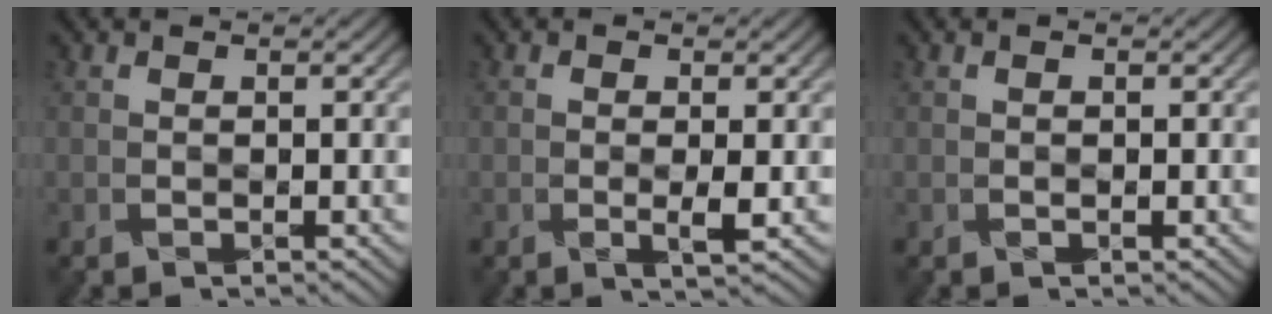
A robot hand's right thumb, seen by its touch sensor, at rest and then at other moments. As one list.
[{"total": 1.9, "force": [-0.1, 0.3, 1.9], "torque": [-0.036, -0.001, -0.001]}, {"total": 0.0}]